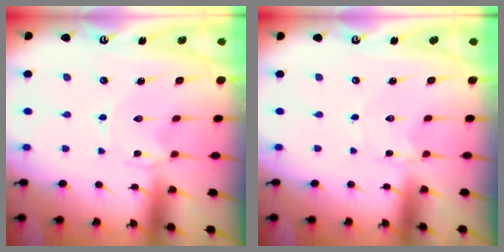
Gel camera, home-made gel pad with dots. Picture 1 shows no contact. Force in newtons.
{"total": 0.0}